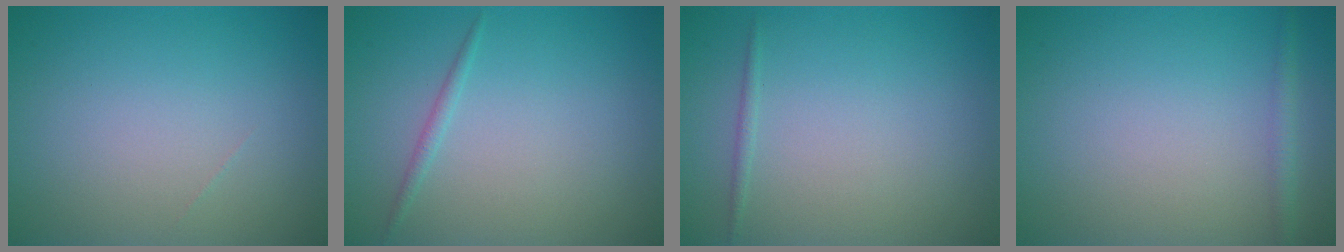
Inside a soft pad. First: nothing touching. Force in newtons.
{"total": 0.8, "press": 0.8, "slide": 0.0}
{"total": 0.6, "press": 0.6, "slide": 0.0}
{"total": 1.3, "press": 1.3, "slide": 0.1}